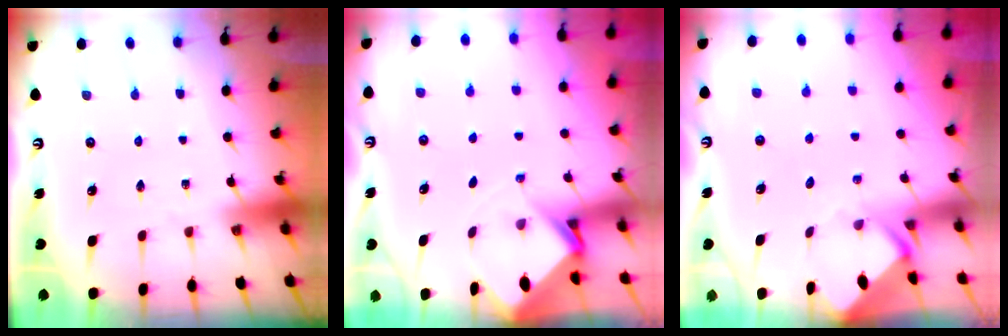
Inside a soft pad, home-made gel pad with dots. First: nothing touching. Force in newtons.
{"total": 2.9, "press": 2.9, "slide": 0.2}
{"total": 3.5, "press": 3.5, "slide": 0.3}